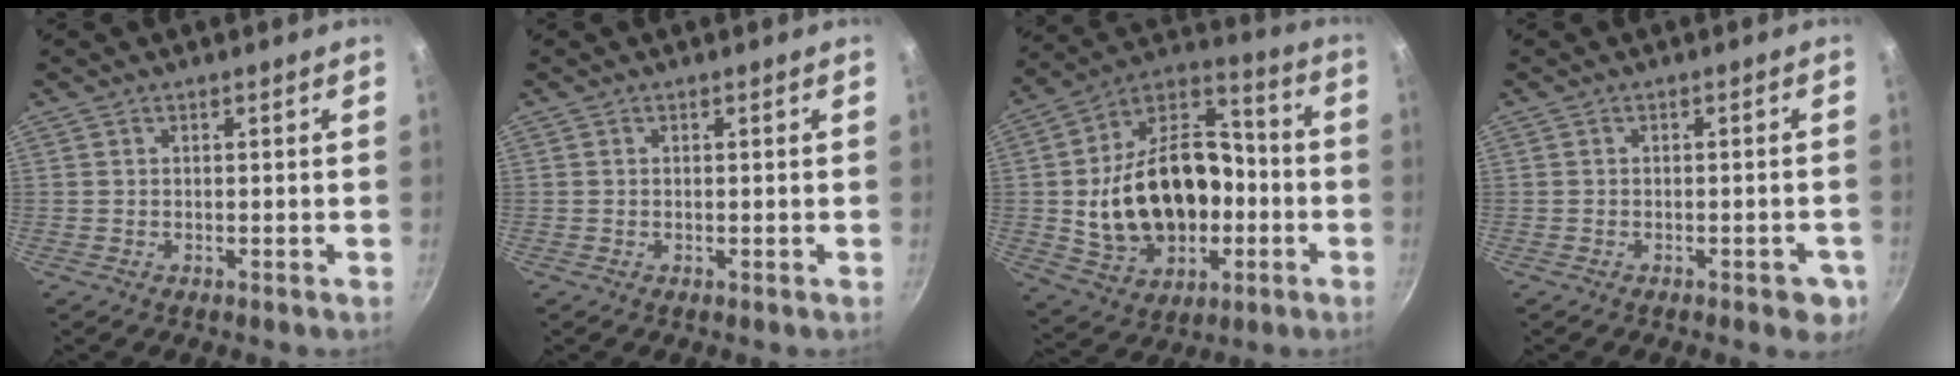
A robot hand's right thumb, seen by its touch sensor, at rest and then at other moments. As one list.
[{"total": 0.0}, {"total": 24.8, "force": [-3.1, 17.2, 17.6], "torque": [-0.281, 0.059, -0.039]}, {"total": 4.4, "force": [-1.9, 1.9, 3.5], "torque": [-0.028, 0.012, -0.017]}]